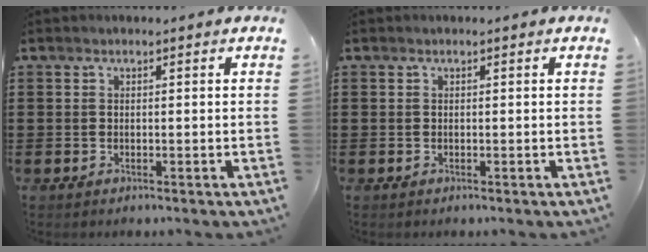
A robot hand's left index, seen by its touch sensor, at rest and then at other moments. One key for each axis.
{"total": 0.0}